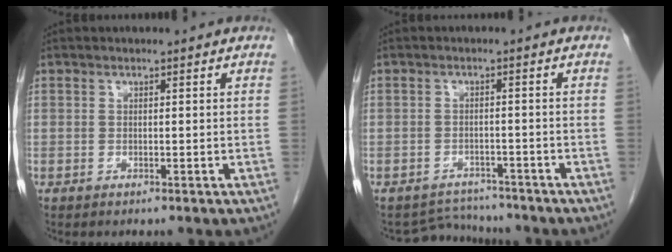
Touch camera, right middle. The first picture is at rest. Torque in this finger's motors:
{"motor_torque": [-0.23, -0.15, -0.18, -0.04]}